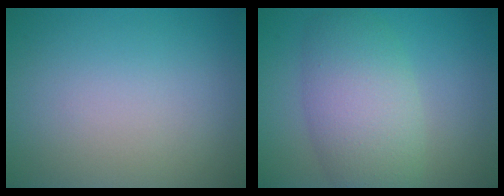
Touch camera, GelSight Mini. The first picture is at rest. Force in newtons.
{"total": 6.6, "press": 6.5, "slide": 0.4}